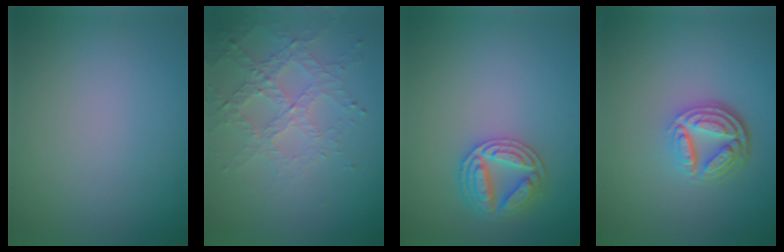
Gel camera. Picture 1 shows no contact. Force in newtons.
{"total": 3.1, "press": 2.9, "slide": 1.1}
{"total": 4.0, "press": 3.8, "slide": 1.3}
{"total": 4.9, "press": 3.6, "slide": 3.2}